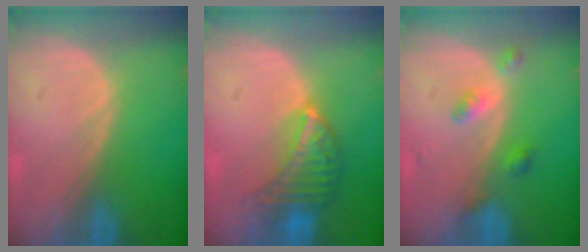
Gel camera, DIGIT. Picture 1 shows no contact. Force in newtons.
{"total": 6.7, "press": 6.1, "slide": 2.8}
{"total": 3.1, "press": 3.1, "slide": 0.2}